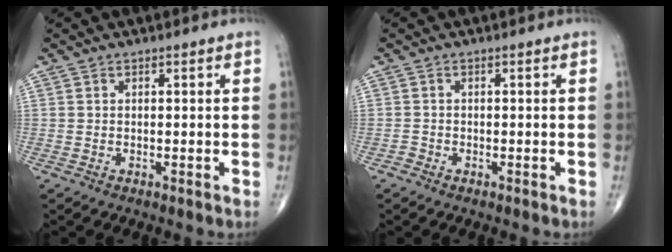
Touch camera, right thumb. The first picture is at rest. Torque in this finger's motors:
{"motor_torque": [0.20, -0.05, -0.15, -0.12, 0.02]}